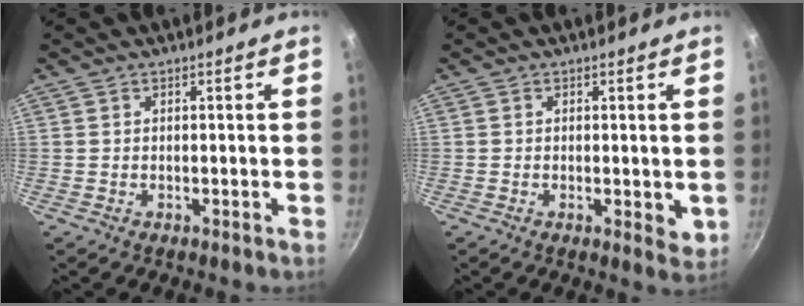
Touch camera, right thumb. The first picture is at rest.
{"total": 3.0, "force": [0.0, 1.3, 2.7], "torque": [-0.037, -0.010, -0.001]}